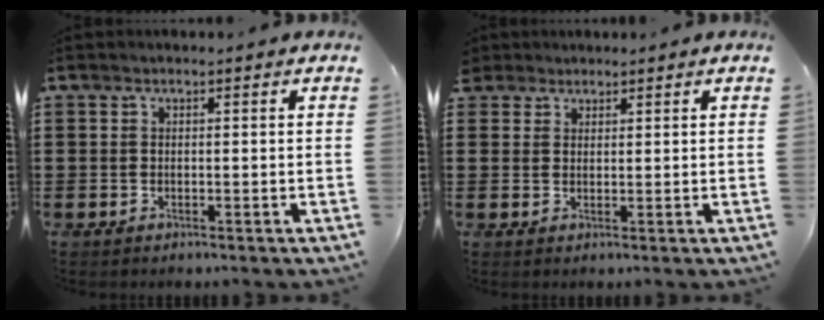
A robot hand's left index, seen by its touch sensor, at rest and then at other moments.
{"total": 2.0, "force": [1.7, 1.2, 0.0], "torque": [-0.006, 0.007, 0.033]}